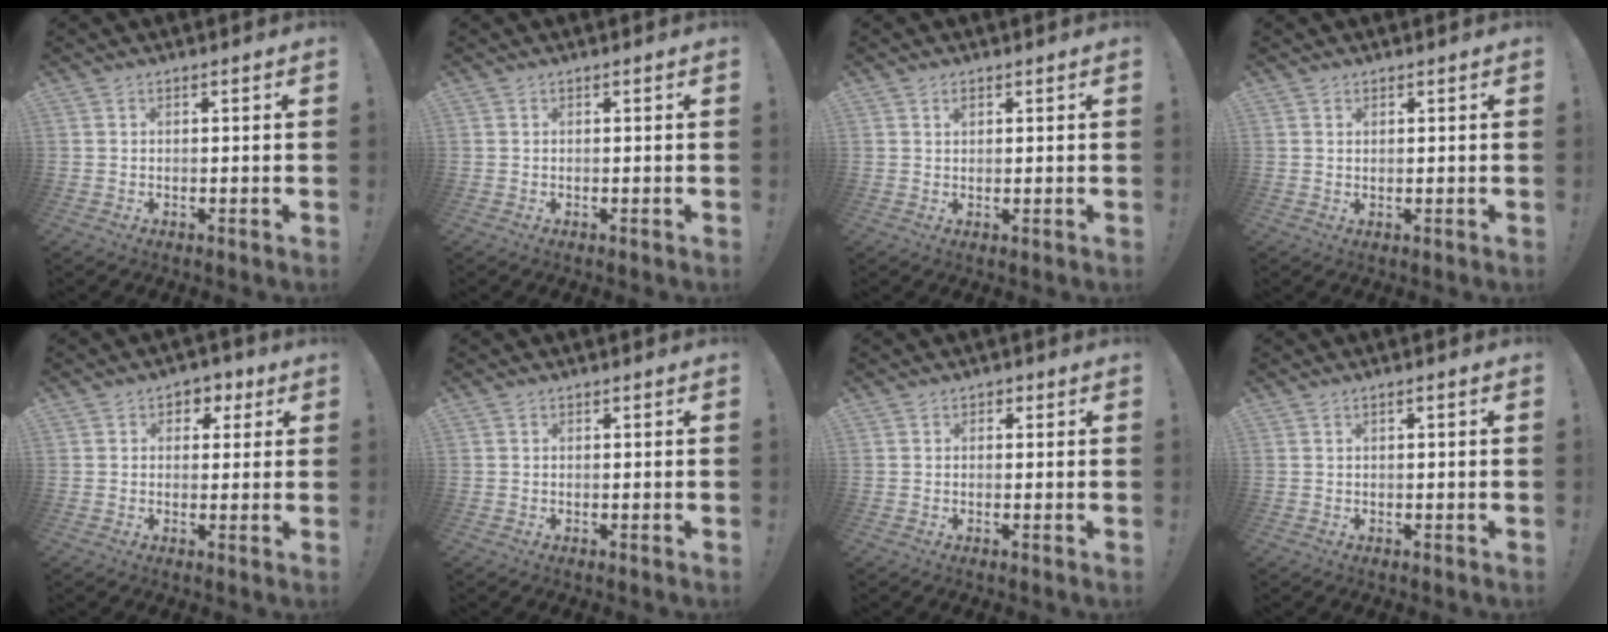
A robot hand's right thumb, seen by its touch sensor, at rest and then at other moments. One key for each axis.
{"total": 0.0}
{"total": 1.0, "fx": 0.7, "fy": 0.6, "fz": 0.4, "tx": 0.002, "ty": -0.003, "tz": 0.012}
{"total": 0.7, "fx": 0.6, "fy": 0.1, "fz": 0.4, "tx": -0.007, "ty": 0.000, "tz": 0.011}
{"total": 4.3, "fx": 1.3, "fy": 3.9, "fz": 1.5, "tx": -0.006, "ty": -0.004, "tz": 0.021}
{"total": 0.0}
{"total": 1.3, "fx": 0.0, "fy": 1.2, "fz": 0.6, "tx": -0.002, "ty": 0.000, "tz": -0.002}
{"total": 1.2, "fx": -0.1, "fy": 0.0, "fz": 1.2, "tx": -0.023, "ty": 0.001, "tz": -0.002}